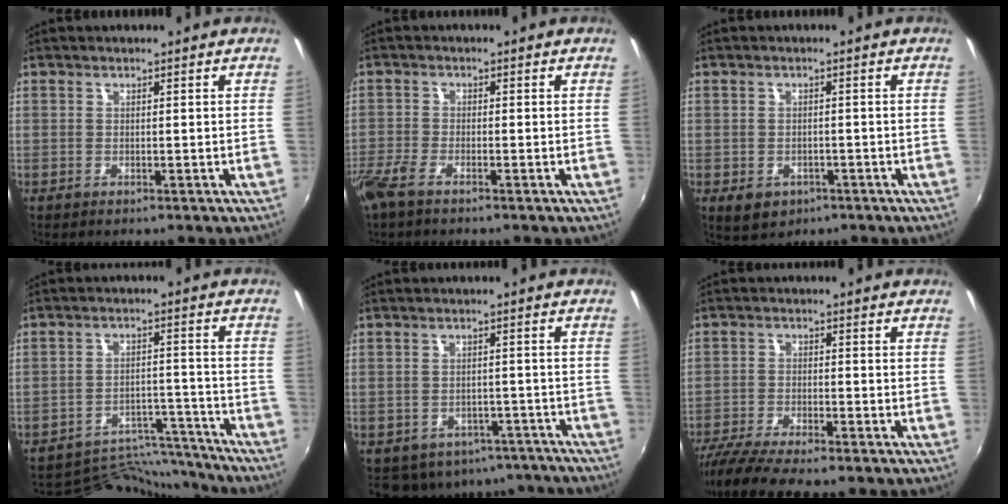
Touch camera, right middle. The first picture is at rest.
{"total": 4.6, "force": [-3.5, 1.2, 2.9], "torque": [-0.077, -0.011, -0.073]}
{"total": 4.4, "force": [-1.9, 3.3, 2.1], "torque": [-0.044, -0.010, -0.021]}
{"total": 13.8, "force": [-13.5, 2.5, 1.1], "torque": [-0.031, 0.032, -0.196]}
{"total": 13.1, "force": [-9.7, 7.8, 4.1], "torque": [-0.089, 0.009, -0.099]}
{"total": 8.4, "force": [-7.2, 0.7, 4.1], "torque": [-0.106, -0.029, -0.131]}